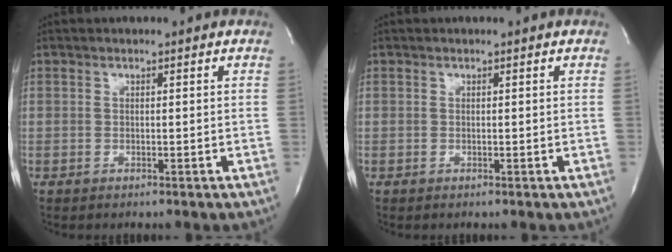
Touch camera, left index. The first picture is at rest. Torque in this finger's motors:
{"motor_torque": [-0.41, 0.41, -0.04, -0.01]}